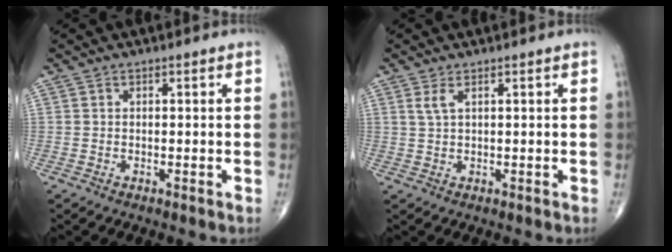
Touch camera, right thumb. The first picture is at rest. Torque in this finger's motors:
{"motor_torque": [-0.36, 0.17, 0.15, -0.05, 0.06]}